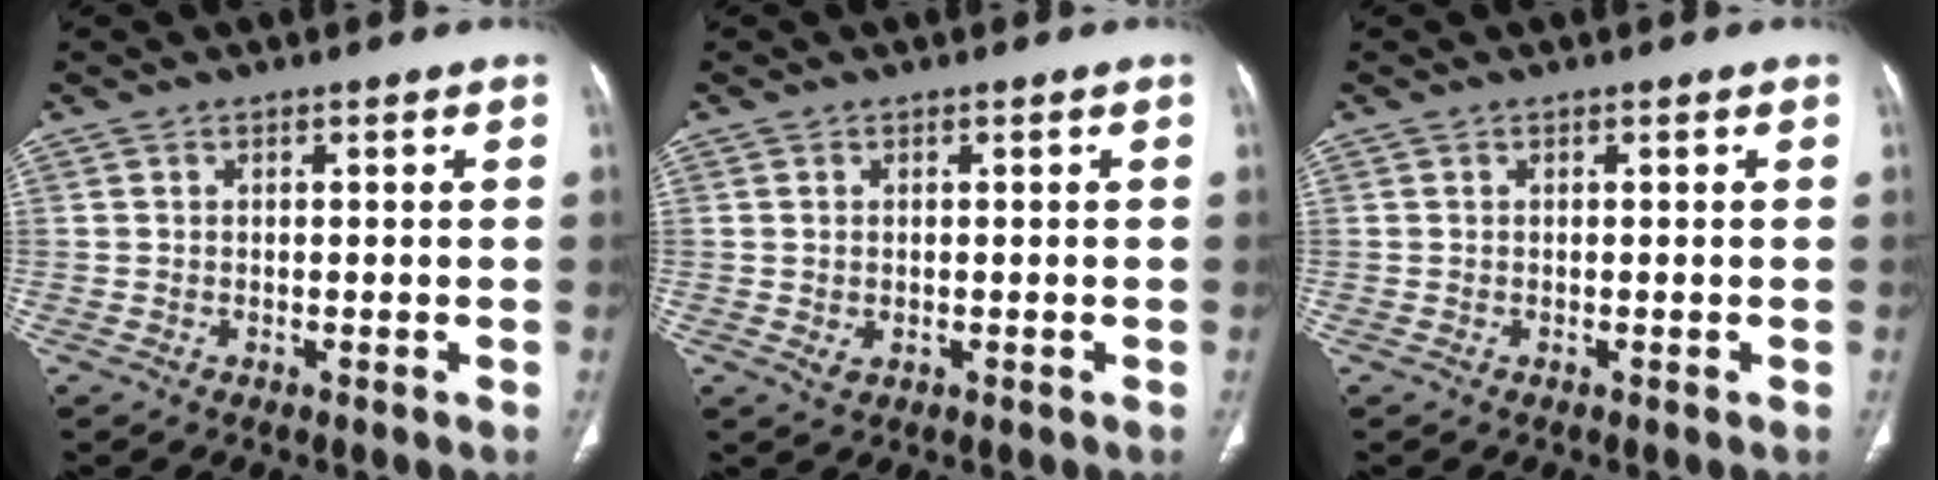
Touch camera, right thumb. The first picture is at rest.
{"total": 1.6, "force": [-0.2, 1.1, 1.2], "torque": [-0.028, -0.001, 0.003]}
{"total": 0.0}